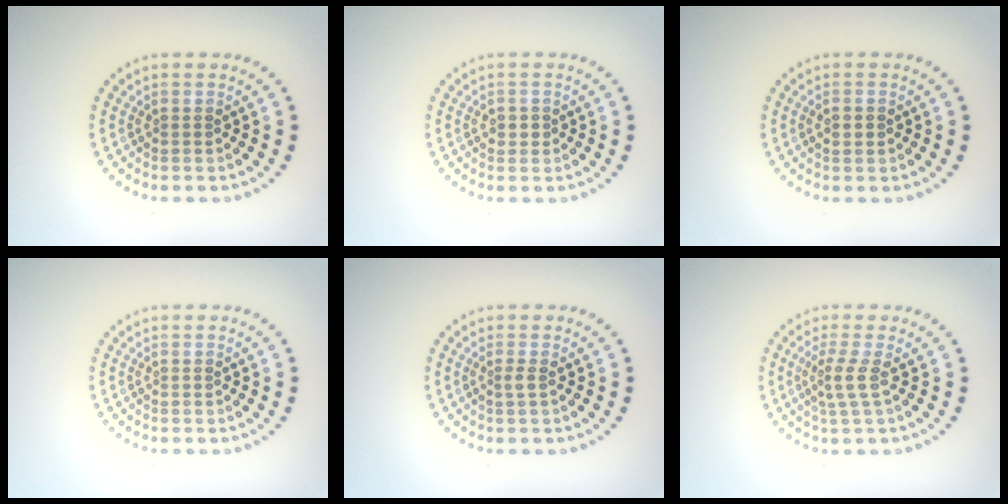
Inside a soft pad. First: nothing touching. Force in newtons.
{"total": 1.0, "press": 1.0, "slide": 0.3}
{"total": 1.0, "press": 1.0, "slide": 0.2}
{"total": 0.0}
{"total": 0.8, "press": 0.5, "slide": 0.6}
{"total": 2.2, "press": 1.6, "slide": 1.6}